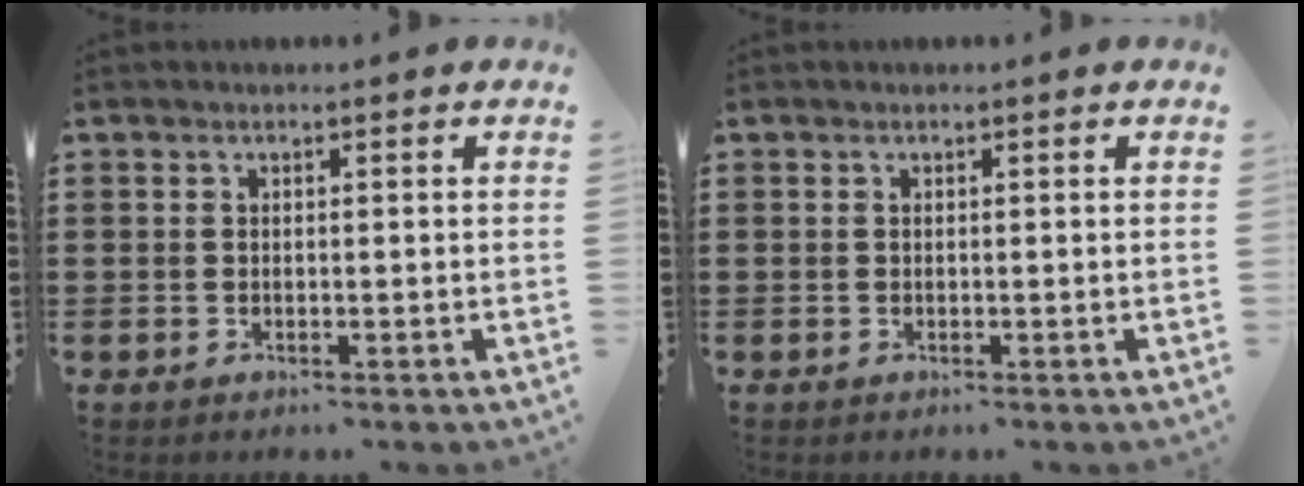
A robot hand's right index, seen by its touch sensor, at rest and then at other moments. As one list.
[{"total": 0.0}]